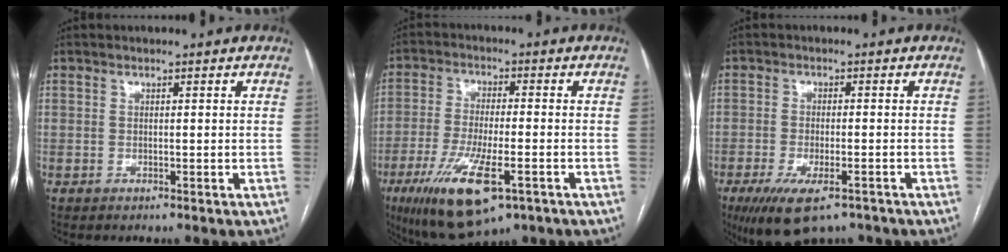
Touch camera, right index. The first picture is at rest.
{"total": 13.8, "force": [-6.7, 3.6, 11.5], "torque": [-0.224, -0.026, -0.106]}
{"total": 9.7, "force": [-6.4, 3.1, 6.6], "torque": [-0.112, -0.018, -0.101]}